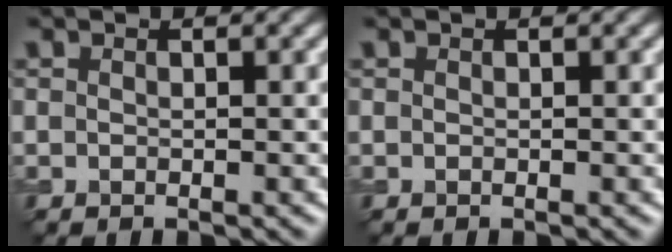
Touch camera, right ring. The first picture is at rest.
{"total": 0.0}